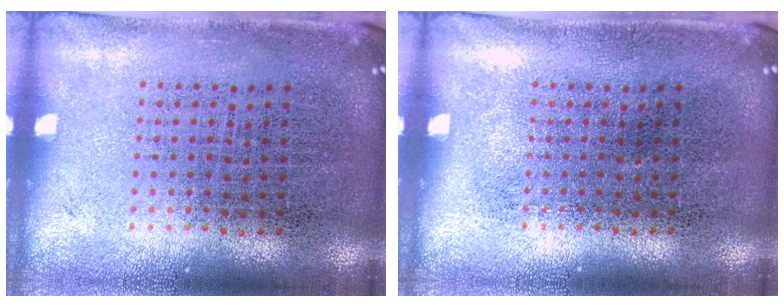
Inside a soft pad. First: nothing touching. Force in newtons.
{"total": 0.0}